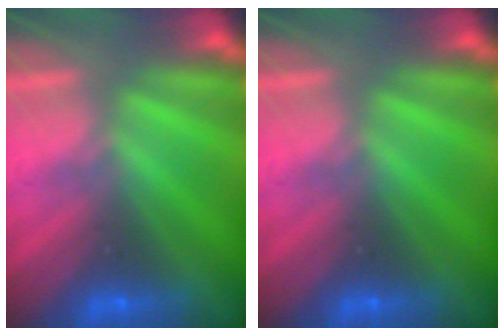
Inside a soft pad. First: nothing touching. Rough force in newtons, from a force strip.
{"total": 0.0}